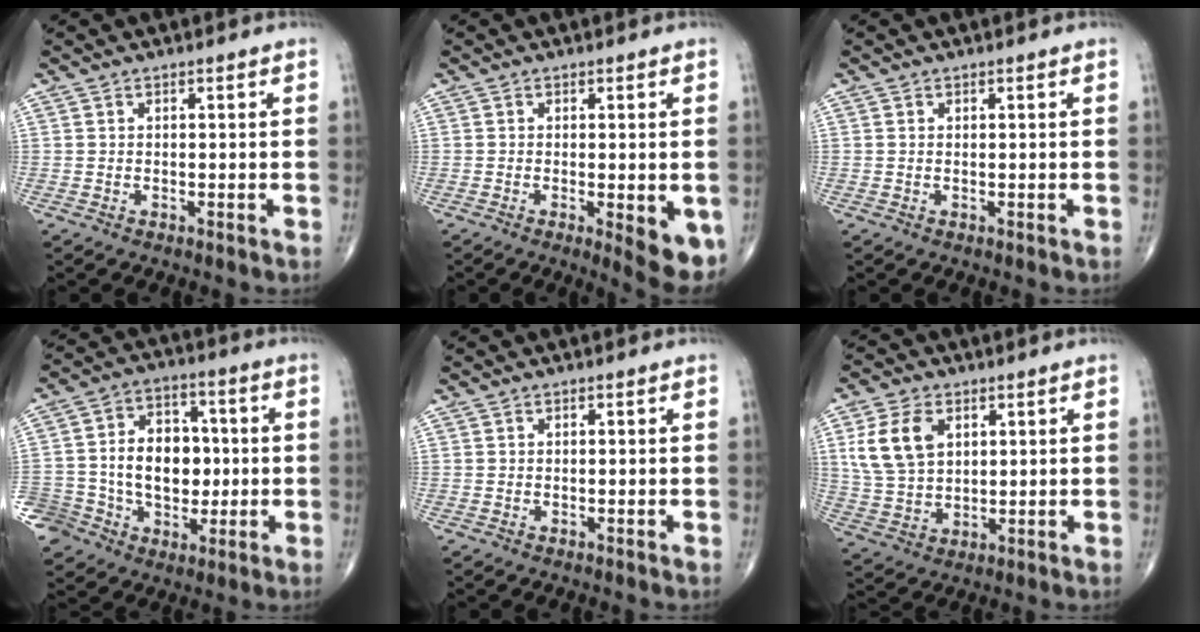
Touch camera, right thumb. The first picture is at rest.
{"total": 7.8, "force": [-2.2, 2.4, 7.1], "torque": [-0.085, -0.017, -0.026]}
{"total": 0.0}
{"total": 18.6, "force": [-1.8, 14.8, 11.1], "torque": [-0.168, 0.044, -0.016]}
{"total": 0.0}
{"total": 10.8, "force": [3.5, 7.1, 7.3], "torque": [-0.135, -0.007, 0.075]}